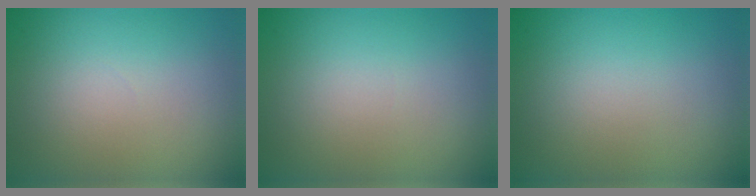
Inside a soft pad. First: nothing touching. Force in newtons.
{"total": 0.0}
{"total": 0.0}